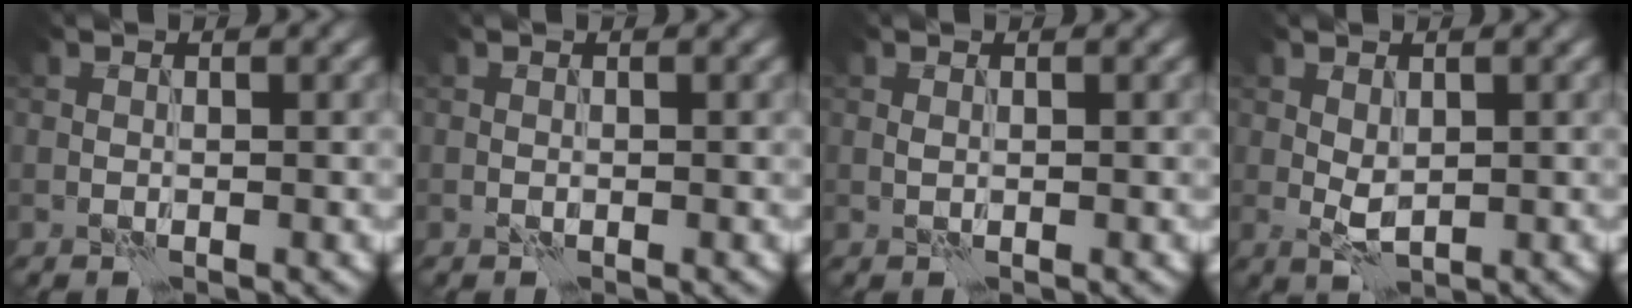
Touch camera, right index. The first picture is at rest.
{"total": 0.0}
{"total": 0.0}
{"total": 1.8, "force": [0.4, 1.0, 1.5], "torque": [-0.032, -0.002, 0.010]}